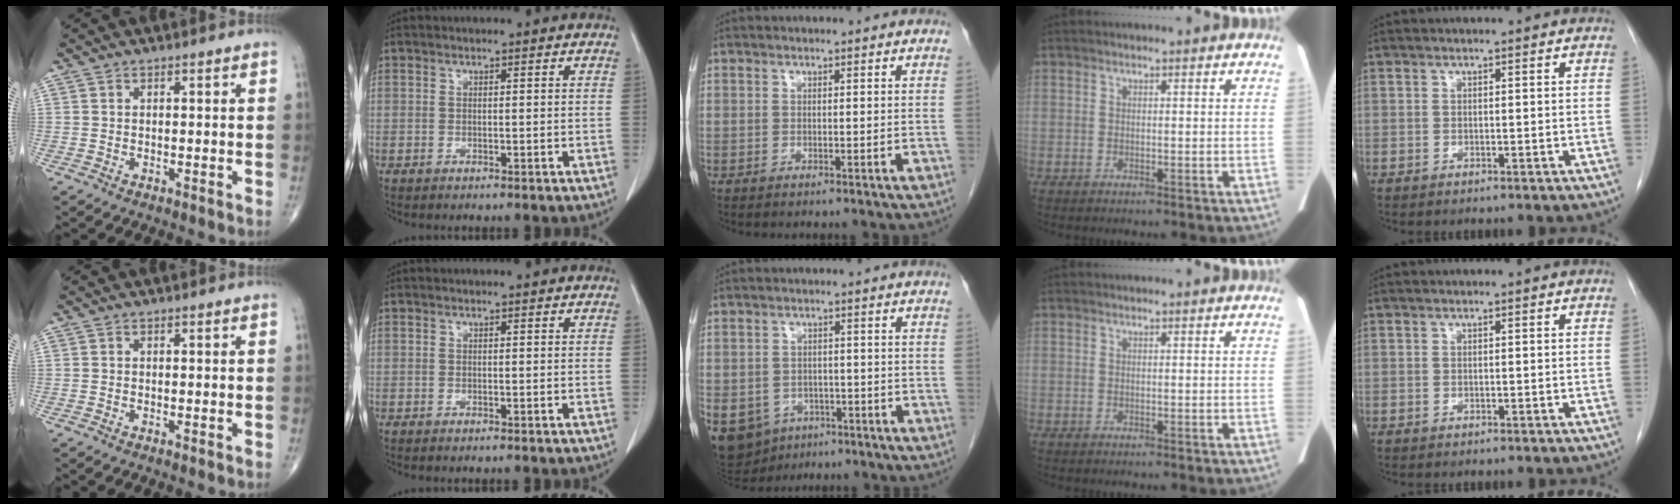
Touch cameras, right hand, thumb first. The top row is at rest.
{"middle": {"total": 13.9, "force": [-6.7, 11.1, 5.0], "torque": [-0.143, 0.000, -0.084]}}